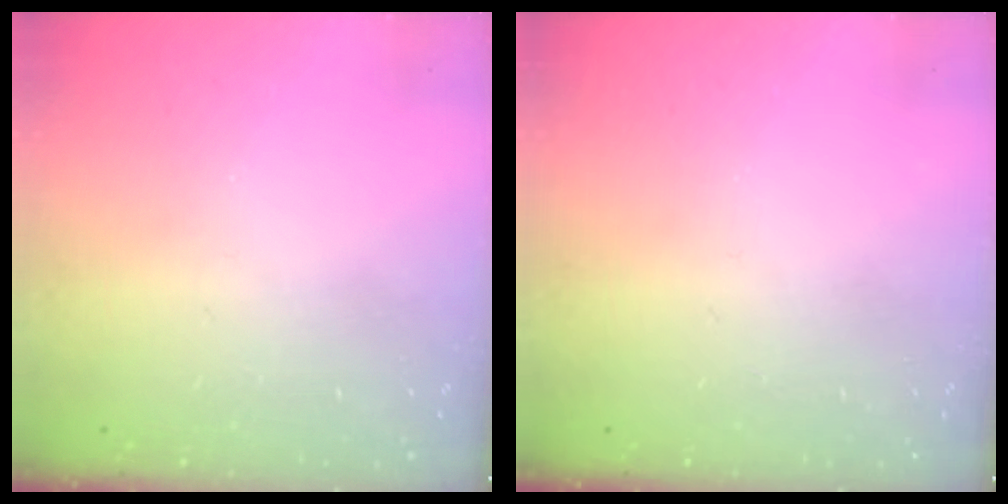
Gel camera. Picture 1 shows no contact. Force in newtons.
{"total": 0.0}